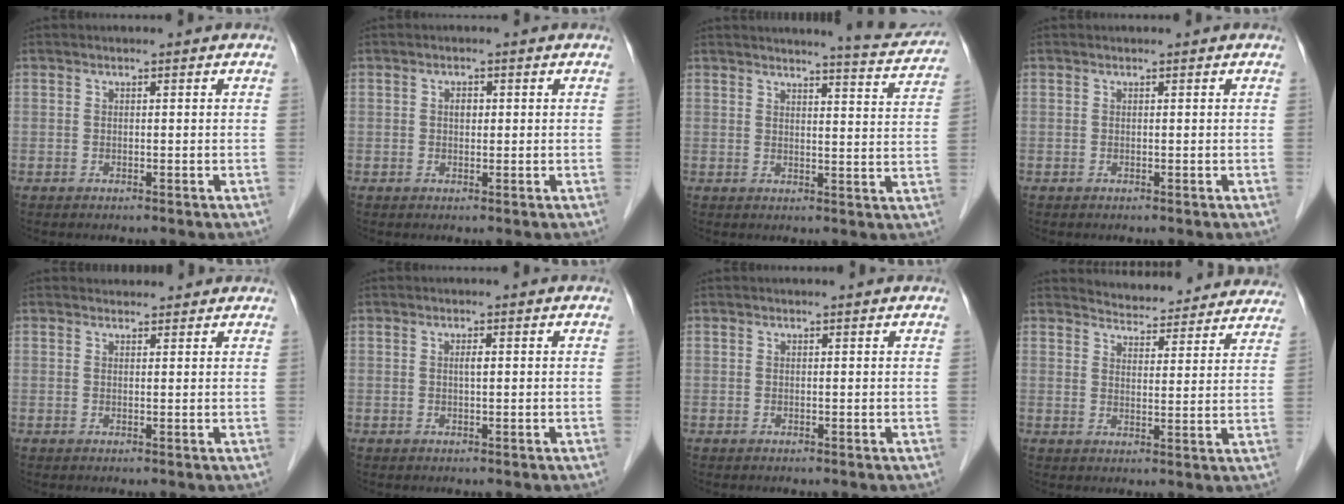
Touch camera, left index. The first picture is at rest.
{"total": 1.3, "force": [0.2, 0.9, 1.0], "torque": [-0.016, 0.004, 0.002]}
{"total": 8.0, "force": [7.8, 0.0, 1.5], "torque": [-0.023, -0.026, 0.081]}
{"total": 0.0}
{"total": 2.6, "force": [2.4, 1.0, 0.2], "torque": [-0.004, 0.013, 0.028]}
{"total": 0.9, "force": [0.1, 0.1, 0.9], "torque": [-0.017, 0.000, 0.002]}
{"total": 0.6, "force": [0.5, 0.0, 0.2], "torque": [-0.008, -0.001, 0.008]}
{"total": 15.6, "force": [15.1, 3.1, 2.3], "torque": [-0.009, -0.026, 0.168]}